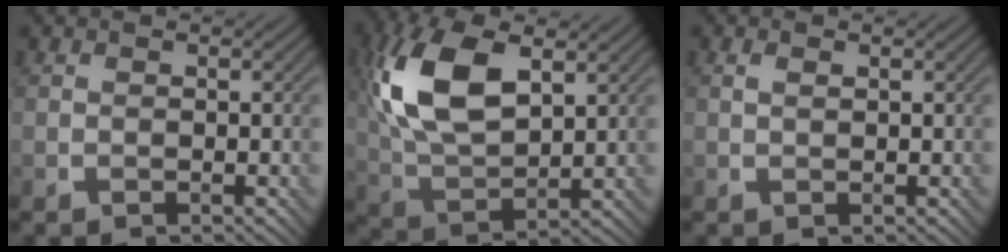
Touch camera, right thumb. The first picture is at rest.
{"total": 12.3, "force": [3.9, 6.2, 9.9], "torque": [-0.235, 0.013, 0.074]}
{"total": 1.0, "force": [0.4, 0.3, 0.8], "torque": [-0.019, 0.001, 0.007]}